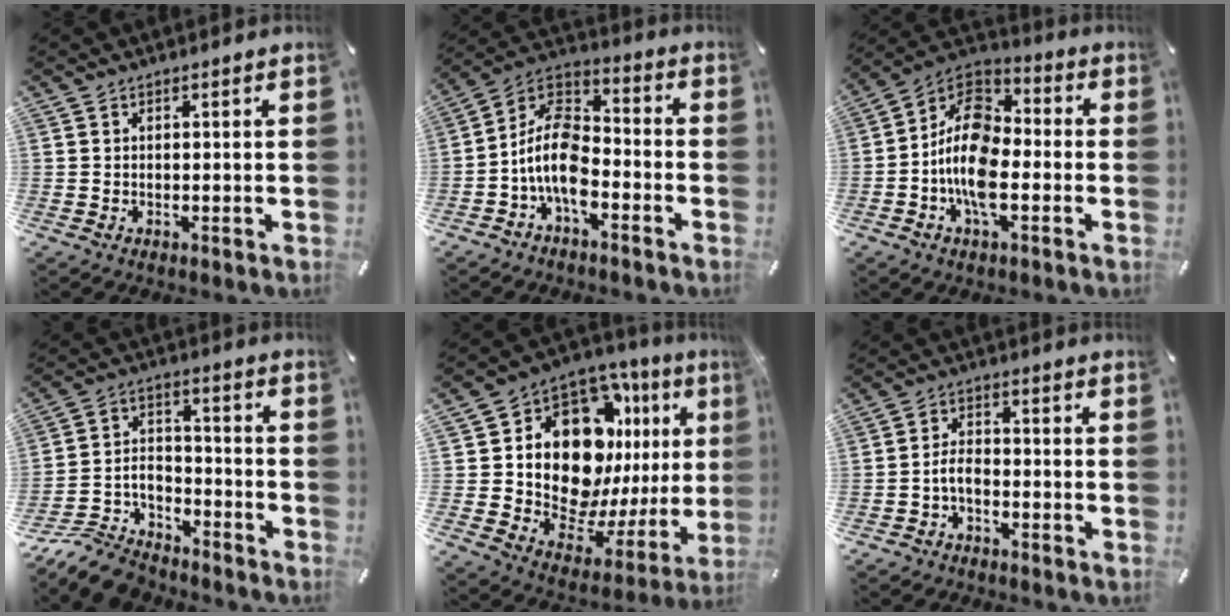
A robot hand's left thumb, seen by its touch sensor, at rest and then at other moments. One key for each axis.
{"total": 12.4, "fx": -5.6, "fy": 7.1, "fz": 8.5, "tx": -0.183, "ty": 0.019, "tz": -0.109}
{"total": 13.7, "fx": -4.2, "fy": 8.2, "fz": 10.2, "tx": -0.216, "ty": 0.013, "tz": -0.080}
{"total": 11.3, "fx": -9.8, "fy": 4.7, "fz": 3.2, "tx": -0.053, "ty": 0.048, "tz": -0.187}
{"total": 18.3, "fx": 7.0, "fy": 12.0, "fz": 11.9, "tx": -0.196, "ty": -0.074, "tz": 0.135}
{"total": 4.7, "fx": -2.4, "fy": 2.9, "fz": 2.7, "tx": -0.067, "ty": 0.011, "tz": -0.050}